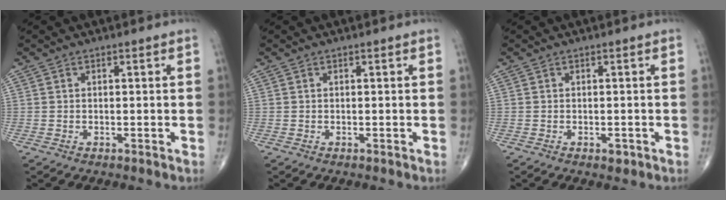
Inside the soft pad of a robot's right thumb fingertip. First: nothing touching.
{"total": 0.0}
{"total": 1.1, "force": [-0.5, 0.7, 0.7], "torque": [-0.006, 0.000, -0.006]}